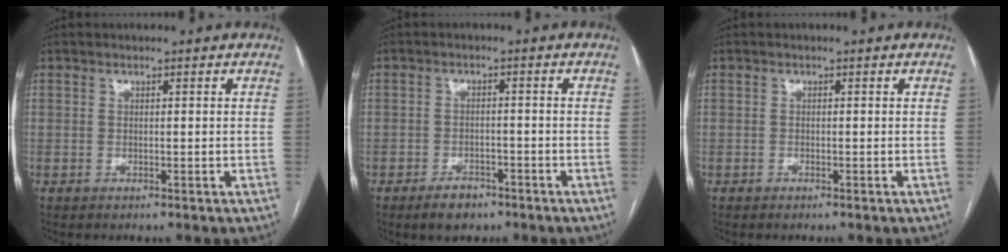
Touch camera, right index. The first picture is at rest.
{"total": 4.0, "force": [-2.9, 2.1, 1.8], "torque": [-0.033, 0.002, -0.040]}
{"total": 0.0}